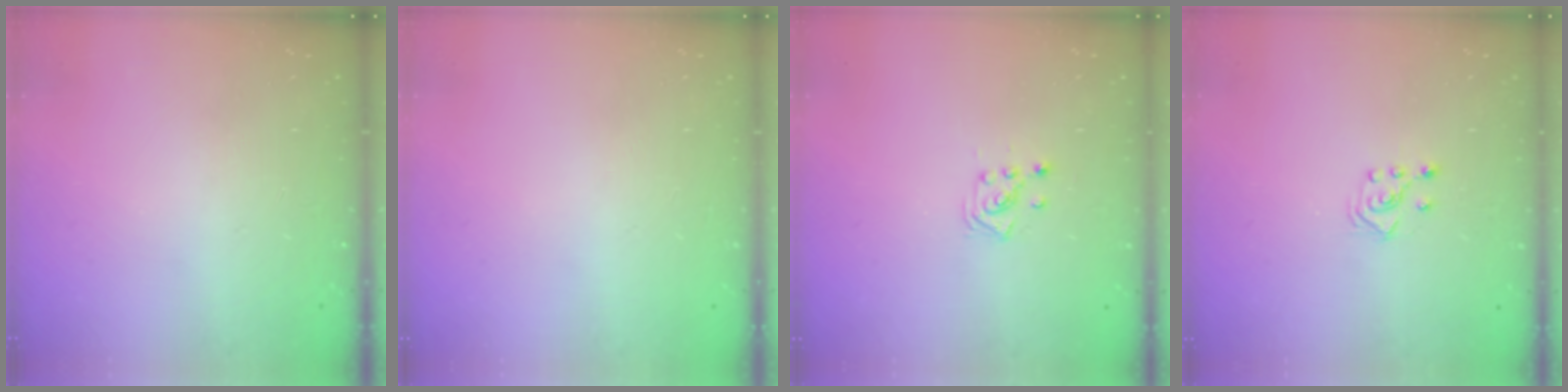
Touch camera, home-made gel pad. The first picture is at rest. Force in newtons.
{"total": 0.0}
{"total": 2.6, "press": 2.5, "slide": 0.7}
{"total": 3.7, "press": 3.6, "slide": 0.8}